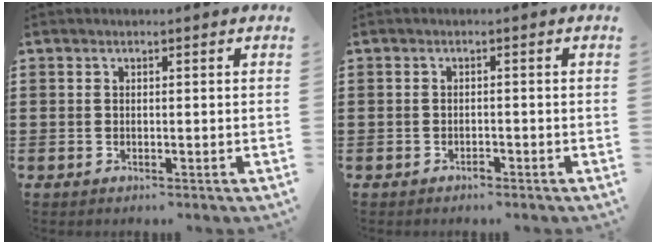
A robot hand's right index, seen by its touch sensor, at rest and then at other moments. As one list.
[{"total": 0.9, "force": [-0.8, 0.3, 0.3], "torque": [-0.009, -0.001, -0.017]}]